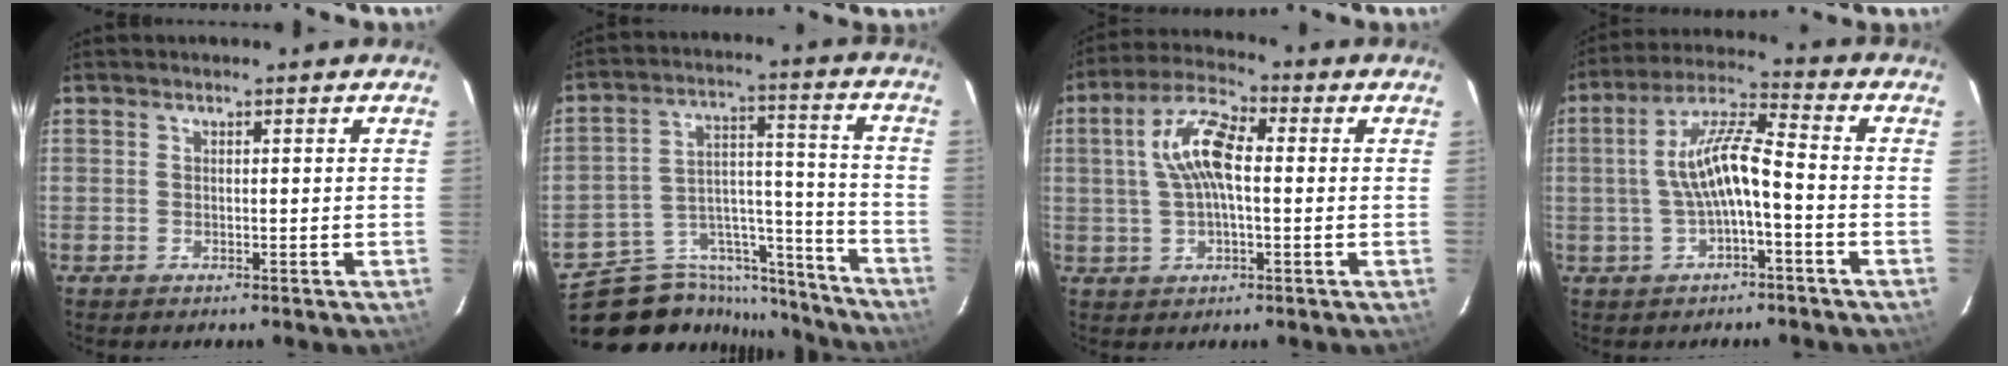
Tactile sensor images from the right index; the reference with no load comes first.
{"total": 20.8, "force": [-18.3, 9.0, 4.1], "torque": [-0.080, 0.071, -0.266]}
{"total": 9.7, "force": [0.9, 4.0, 8.8], "torque": [-0.178, 0.024, 0.015]}
{"total": 9.4, "force": [-1.9, 1.8, 9.0], "torque": [-0.183, 0.019, -0.033]}